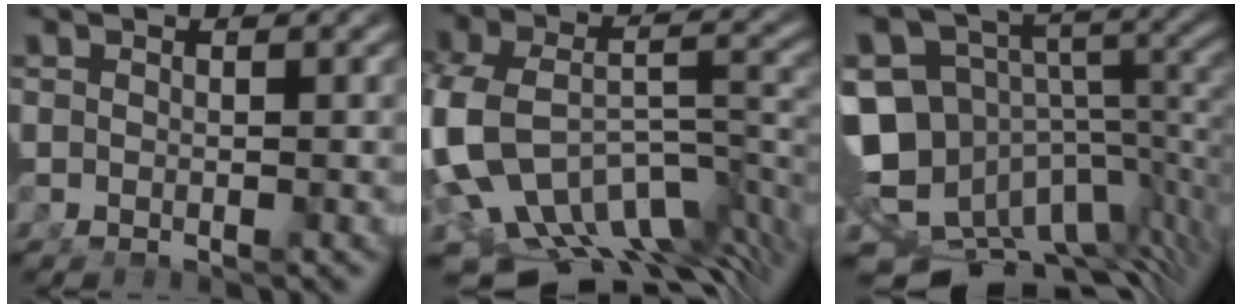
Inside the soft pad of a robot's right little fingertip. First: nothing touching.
{"total": 14.8, "force": [-7.1, 8.9, 9.4], "torque": [-0.189, -0.066, -0.084]}
{"total": 18.8, "force": [-6.9, 13.3, 11.3], "torque": [-0.198, -0.079, -0.086]}